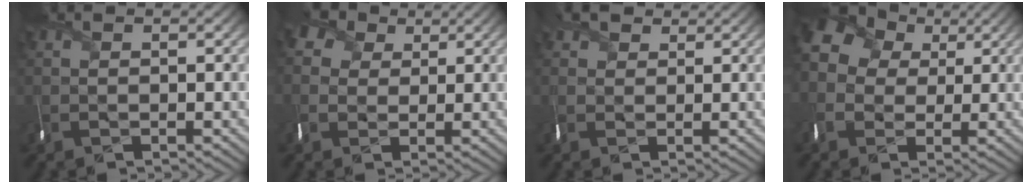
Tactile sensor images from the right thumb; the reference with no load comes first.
{"total": 3.5, "force": [1.8, 3.0, 0.4], "torque": [-0.027, 0.009, 0.023]}
{"total": 1.9, "force": [1.4, 0.8, -1.0], "torque": [0.014, 0.004, 0.019]}
{"total": 9.1, "force": [1.8, 7.8, 4.3], "torque": [-0.134, 0.014, 0.013]}